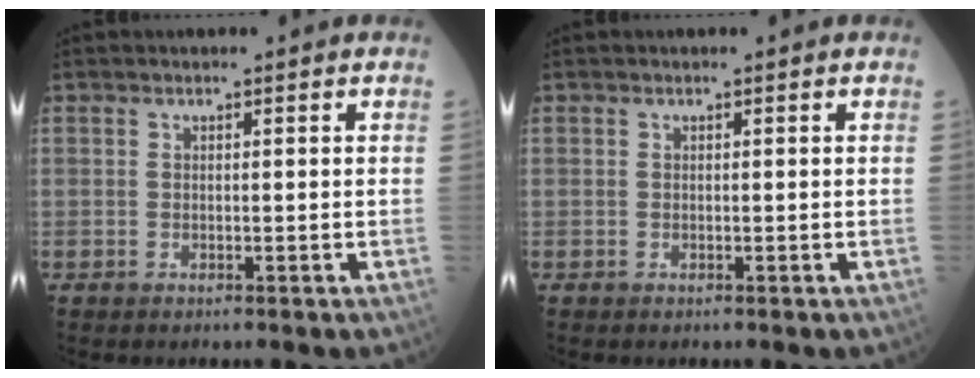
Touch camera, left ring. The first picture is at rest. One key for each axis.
{"total": 0.0}